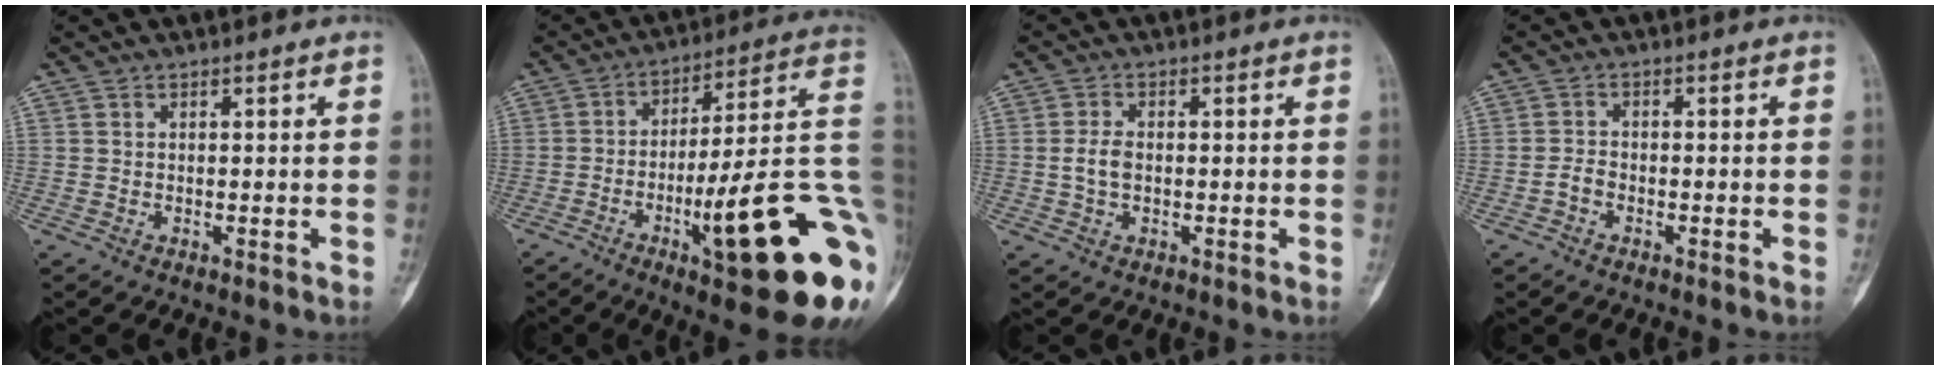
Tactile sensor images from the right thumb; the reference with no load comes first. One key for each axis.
{"total": 26.4, "fx": -6.7, "fy": 4.7, "fz": 25.1, "tx": -0.292, "ty": 0.014, "tz": -0.091}
{"total": 3.3, "fx": -0.2, "fy": 2.1, "fz": 2.6, "tx": -0.049, "ty": 0.005, "tz": -0.009}
{"total": 1.8, "fx": -1.0, "fy": 1.1, "fz": 1.0, "tx": -0.014, "ty": 0.009, "tz": -0.023}